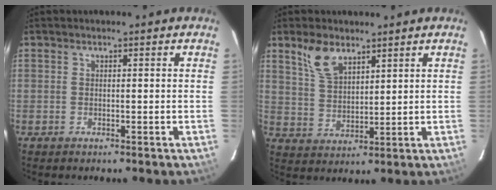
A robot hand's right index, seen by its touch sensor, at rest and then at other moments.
{"total": 7.2, "force": [4.9, 3.4, 4.0], "torque": [-0.076, 0.008, 0.103]}